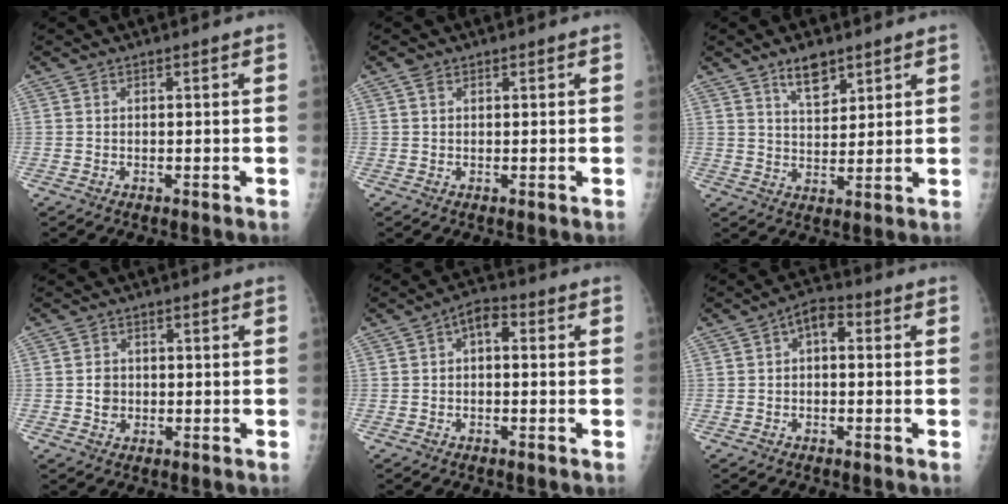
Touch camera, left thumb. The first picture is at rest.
{"total": 1.3, "force": [0.7, 0.8, 0.7], "torque": [-0.009, 0.003, 0.012]}
{"total": 6.4, "force": [4.4, 2.9, 3.7], "torque": [-0.043, -0.030, 0.077]}
{"total": 2.6, "force": [-0.3, 2.3, 1.2], "torque": [-0.007, 0.004, -0.005]}
{"total": 4.3, "force": [0.5, 2.5, 3.4], "torque": [-0.039, 0.015, -0.005]}
{"total": 4.6, "force": [0.6, 2.7, 3.7], "torque": [-0.042, 0.017, -0.004]}